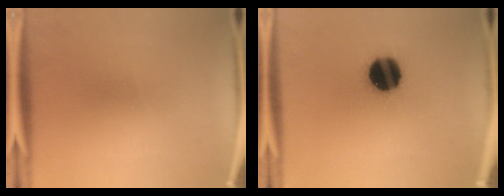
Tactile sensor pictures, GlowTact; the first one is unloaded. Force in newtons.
{"total": 15.3}